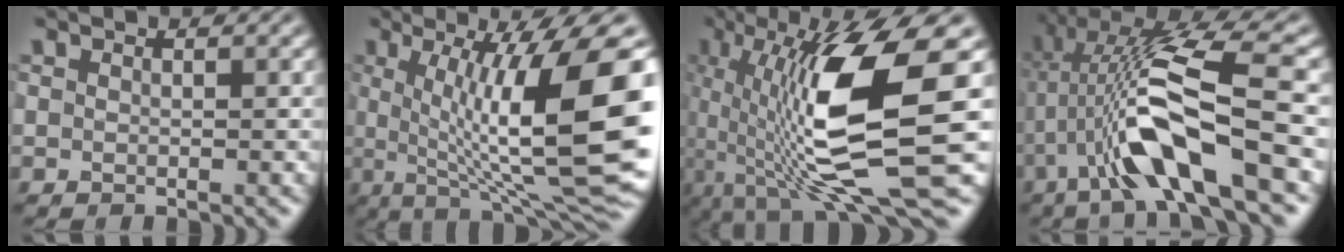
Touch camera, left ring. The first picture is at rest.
{"total": 14.9, "force": [1.1, 3.5, 14.4], "torque": [-0.195, 0.003, 0.020]}
{"total": 13.3, "force": [-0.5, 3.4, 12.9], "torque": [-0.226, -0.004, -0.008]}
{"total": 10.5, "force": [-2.4, 2.7, 9.8], "torque": [-0.198, 0.016, -0.052]}